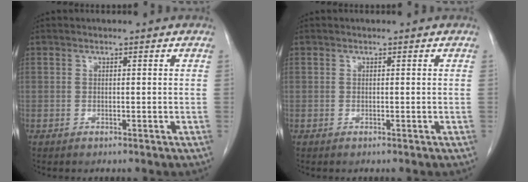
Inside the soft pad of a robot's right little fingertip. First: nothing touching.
{"total": 0.0}